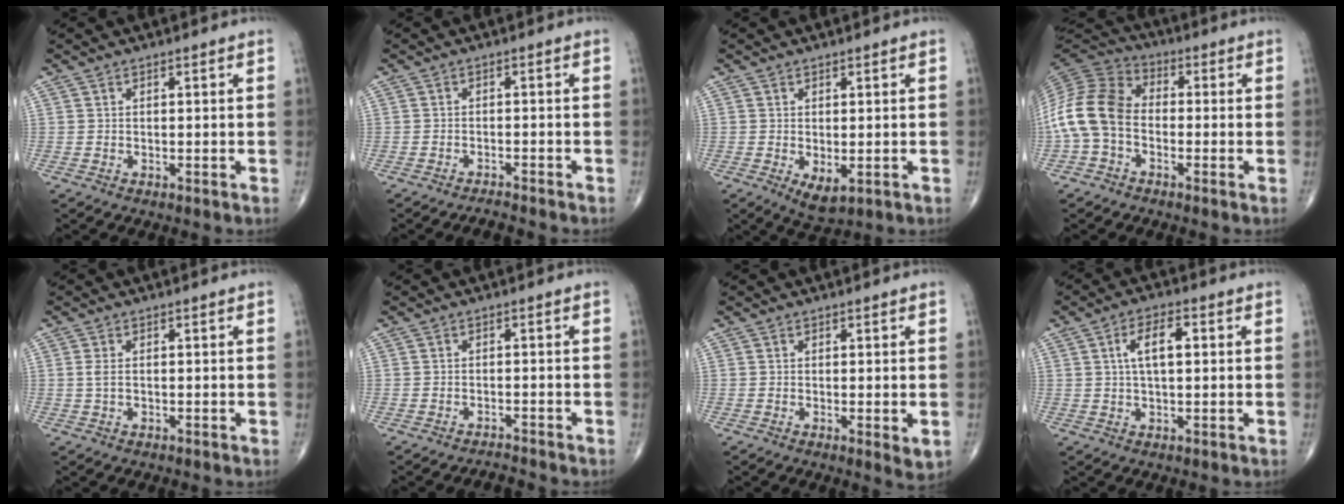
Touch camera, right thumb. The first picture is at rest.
{"total": 2.0, "force": [-2.0, -0.1, 0.2], "torque": [-0.016, 0.003, -0.035]}
{"total": 4.1, "force": [-0.9, 2.0, 3.4], "torque": [-0.055, -0.012, -0.005]}
{"total": 12.6, "force": [-2.4, 8.9, 8.7], "torque": [-0.175, 0.034, -0.061]}
{"total": 1.8, "force": [0.0, 1.1, 1.5], "torque": [-0.037, -0.001, -0.002]}
{"total": 1.8, "force": [-1.7, 0.0, -0.3], "torque": [-0.005, 0.005, -0.027]}
{"total": 2.9, "force": [-0.4, 0.9, 2.8], "torque": [-0.044, -0.012, -0.007]}
{"total": 6.3, "force": [1.2, 2.8, 5.5], "torque": [-0.100, 0.010, 0.019]}